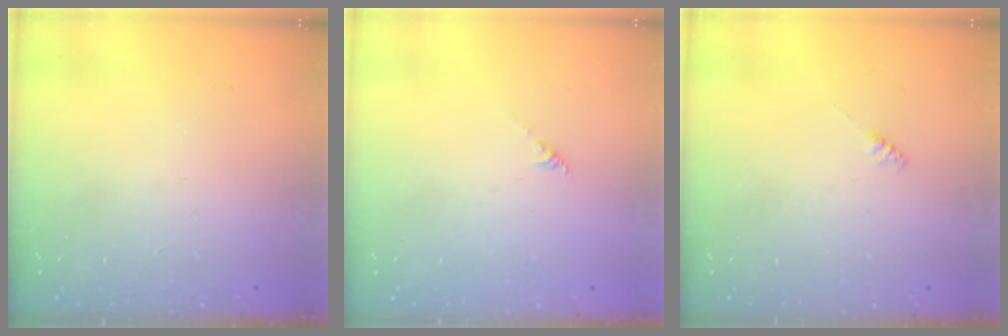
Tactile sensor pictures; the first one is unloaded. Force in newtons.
{"total": 0.0}
{"total": 1.9, "press": 1.9, "slide": 0.3}